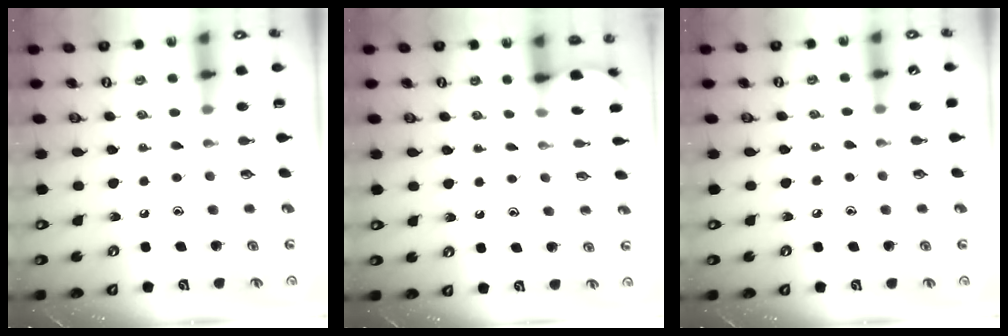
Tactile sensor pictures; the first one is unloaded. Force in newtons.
{"total": 1.3, "press": 1.3, "slide": 0.1}
{"total": 2.8, "press": 2.8, "slide": 0.4}